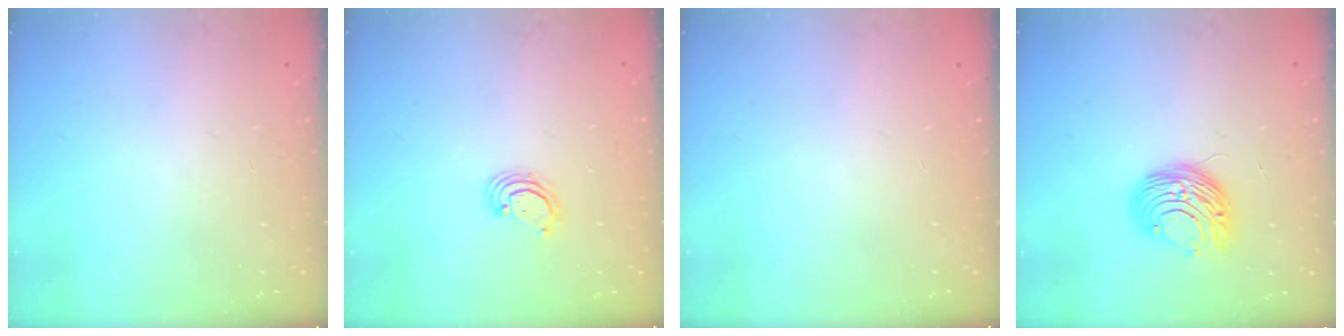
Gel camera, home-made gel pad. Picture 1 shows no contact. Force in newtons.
{"total": 2.8, "press": 2.8, "slide": 0.3}
{"total": 0.0}
{"total": 10.0, "press": 10.0, "slide": 0.7}